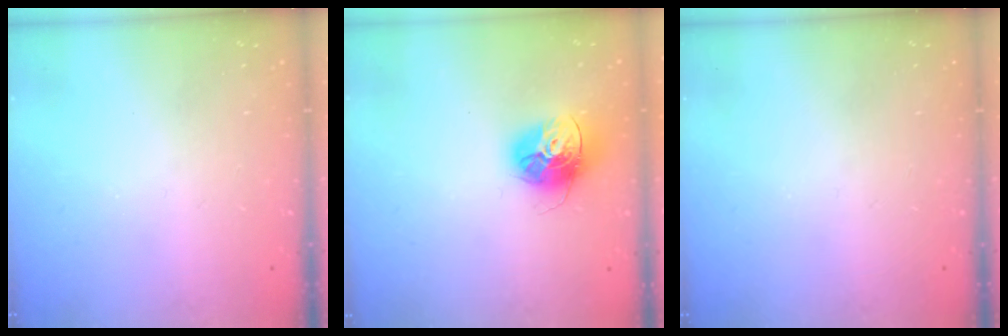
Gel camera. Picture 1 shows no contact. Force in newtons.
{"total": 14.5, "press": 14.4, "slide": 1.5}
{"total": 0.0}